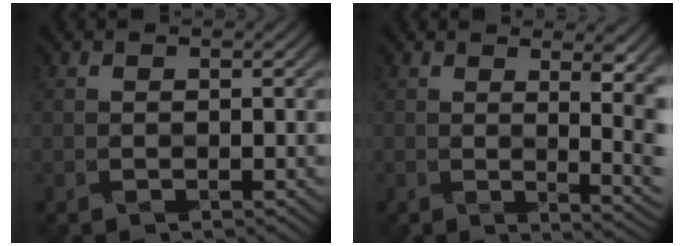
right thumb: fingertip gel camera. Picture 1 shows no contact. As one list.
[{"total": 7.2, "force": [1.4, 2.6, 6.6], "torque": [-0.054, 0.007, 0.013]}]